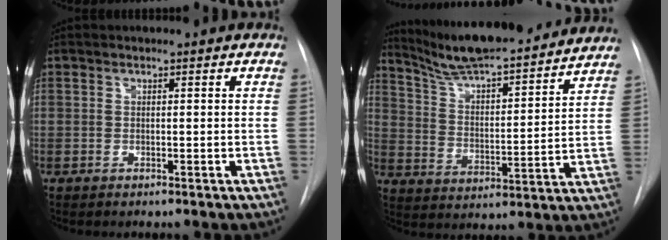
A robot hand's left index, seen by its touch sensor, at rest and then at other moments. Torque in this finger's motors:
{"motor_torque": [0.43, -0.55, 0.27, 0.15]}